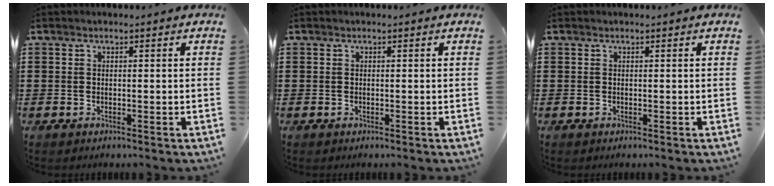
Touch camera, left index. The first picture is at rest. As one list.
[{"total": 0.0}, {"total": 0.0}]